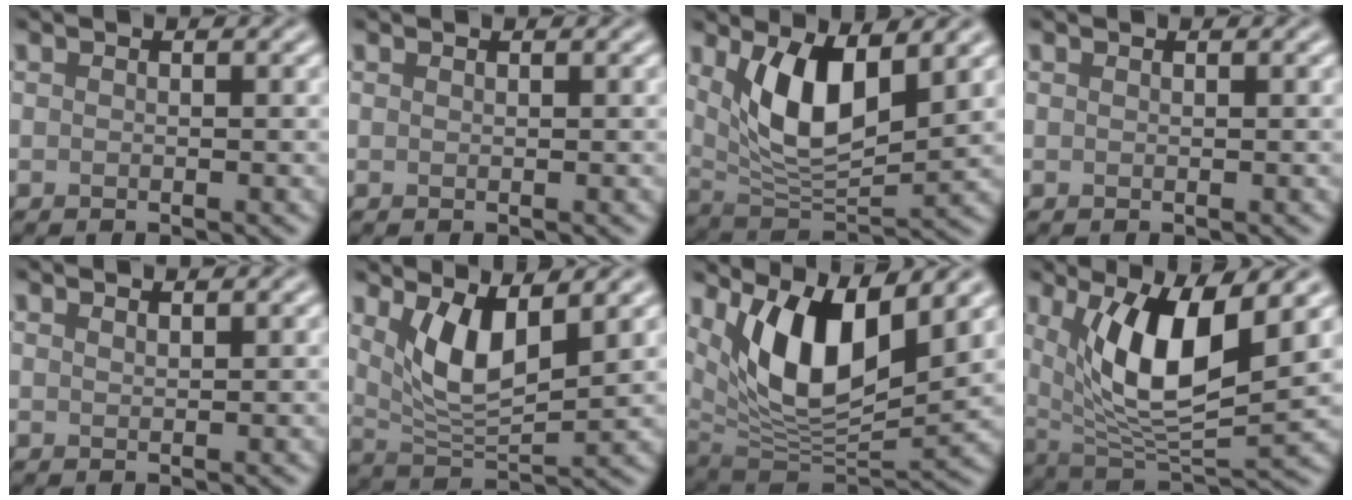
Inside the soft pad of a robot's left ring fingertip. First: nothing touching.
{"total": 0.0}
{"total": 7.7, "force": [2.5, 3.4, 6.5], "torque": [-0.127, -0.015, 0.051]}
{"total": 0.0}
{"total": 0.7, "force": [0.7, 0.1, 0.2], "torque": [0.001, 0.000, 0.014]}
{"total": 5.8, "force": [2.3, 2.2, 4.9], "torque": [-0.100, -0.012, 0.049]}
{"total": 9.7, "force": [4.0, 3.9, 8.0], "torque": [-0.140, -0.021, 0.077]}
{"total": 8.9, "force": [3.0, 3.1, 7.7], "torque": [-0.143, -0.020, 0.057]}